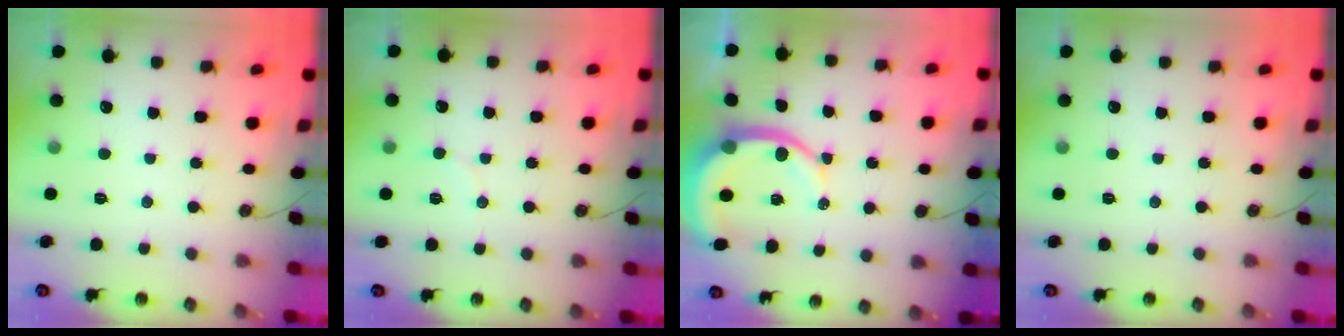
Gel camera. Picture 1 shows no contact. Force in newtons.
{"total": 3.0, "press": 3.0, "slide": 0.3}
{"total": 9.5, "press": 9.4, "slide": 1.0}
{"total": 0.0}